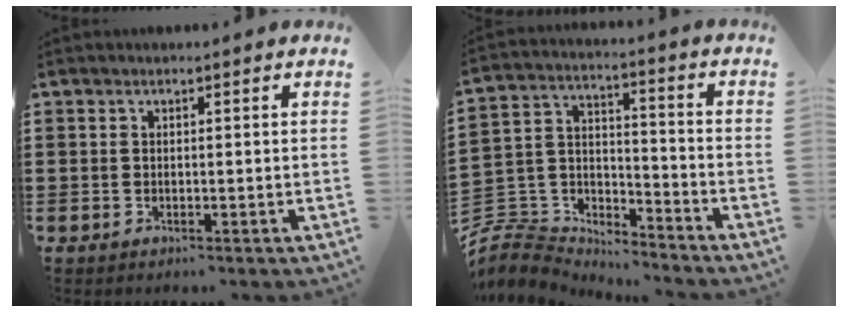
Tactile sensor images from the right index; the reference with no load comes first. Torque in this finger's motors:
{"motor_torque": [-2.06, 0.07, -1.05, -0.21]}